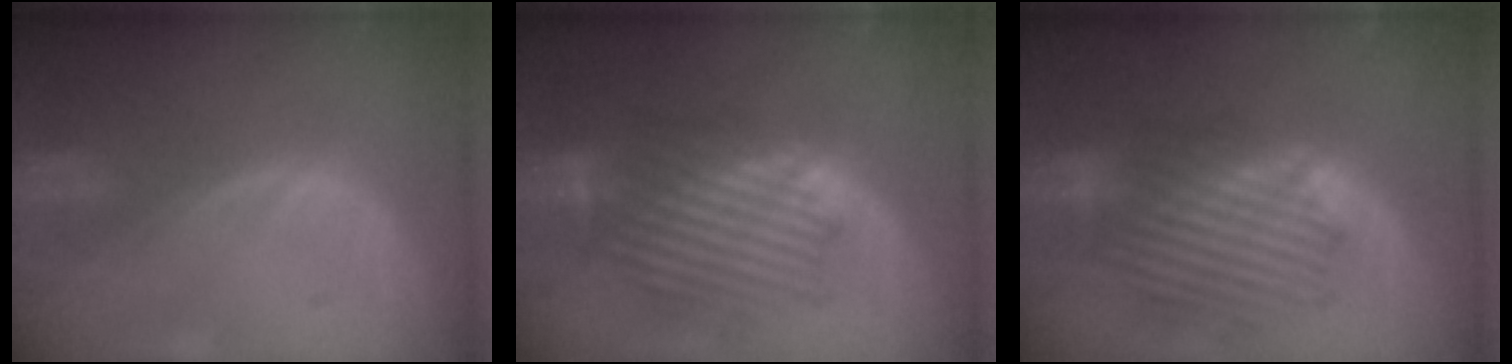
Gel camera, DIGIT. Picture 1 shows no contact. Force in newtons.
{"total": 8.9, "press": 8.6, "slide": 2.3}
{"total": 8.7, "press": 8.6, "slide": 1.3}